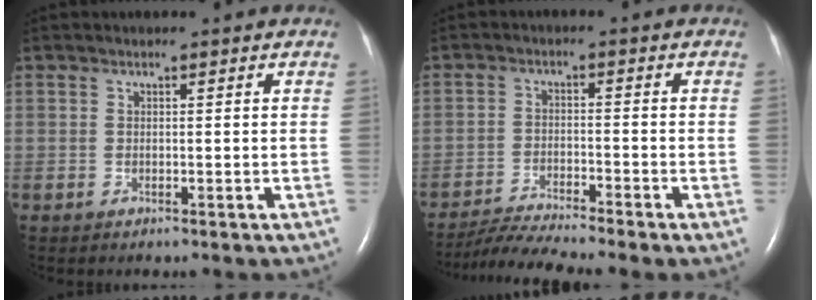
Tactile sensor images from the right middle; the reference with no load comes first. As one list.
[{"total": 6.8, "force": [-6.2, -1.7, 2.3], "torque": [-0.043, -0.022, -0.111]}]